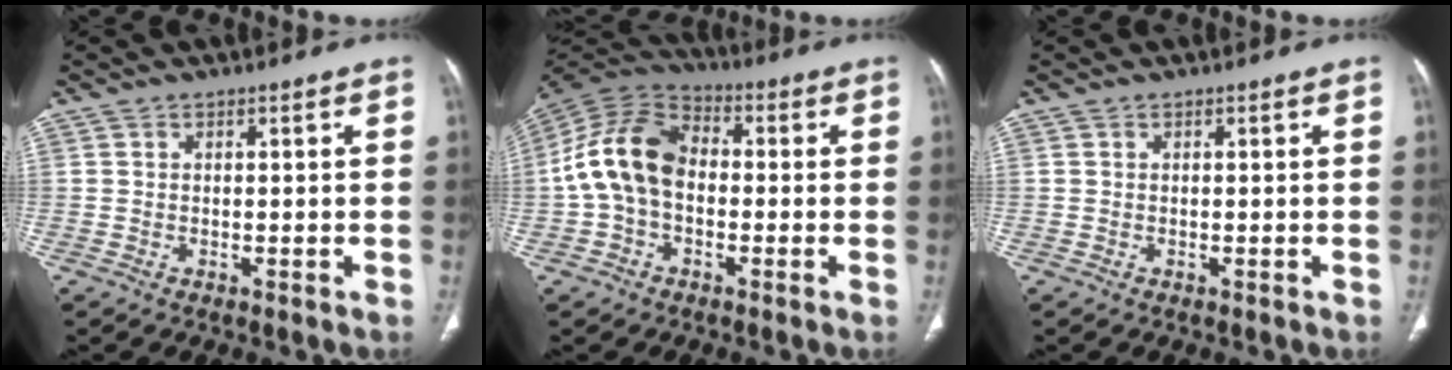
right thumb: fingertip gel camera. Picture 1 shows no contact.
{"total": 13.4, "force": [-0.9, 9.3, 9.6], "torque": [-0.181, 0.038, -0.030]}
{"total": 0.0}